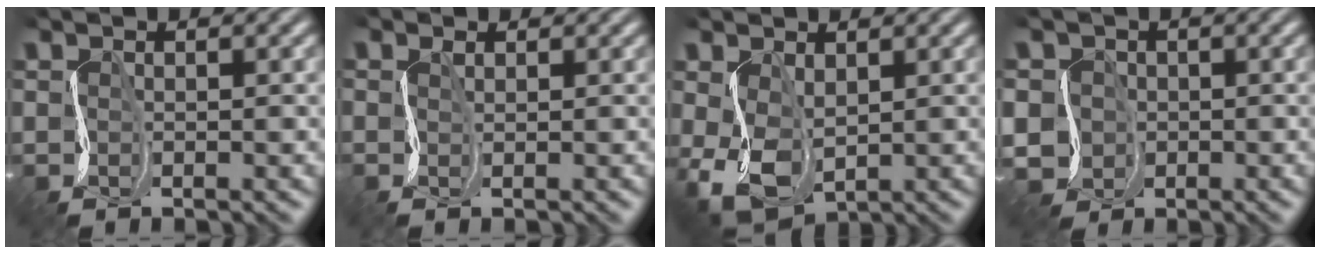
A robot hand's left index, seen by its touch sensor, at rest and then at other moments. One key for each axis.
{"total": 1.0, "fx": -0.3, "fy": -0.5, "fz": -0.9, "tx": 0.006, "ty": 0.003, "tz": 0.000}
{"total": 3.6, "fx": -0.8, "fy": 2.6, "fz": 2.4, "tx": -0.080, "ty": -0.009, "tz": -0.004}
{"total": 2.7, "fx": -1.0, "fy": 2.5, "fz": -0.1, "tx": -0.013, "ty": -0.001, "tz": -0.012}